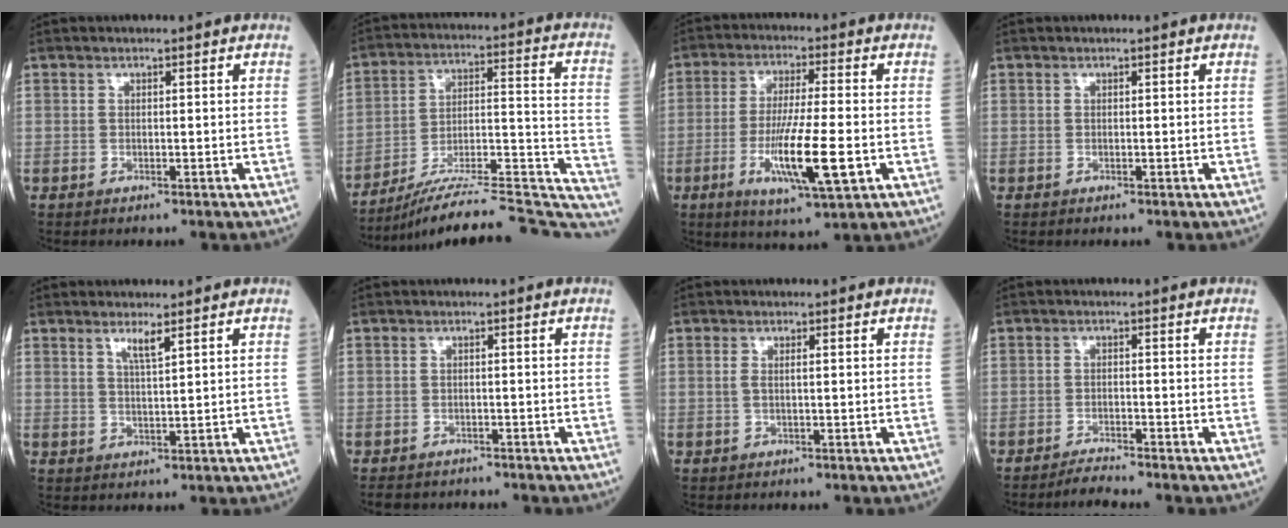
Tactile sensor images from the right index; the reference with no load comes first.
{"total": 27.2, "force": [-25.4, 1.5, 9.5], "torque": [-0.069, 0.015, -0.361]}
{"total": 12.2, "force": [-3.2, 0.9, 11.7], "torque": [-0.219, -0.022, -0.056]}
{"total": 0.0}
{"total": 2.6, "force": [1.7, -0.2, 2.0], "torque": [-0.040, -0.005, 0.034]}
{"total": 4.6, "force": [-4.0, 2.1, 0.5], "torque": [-0.006, 0.001, -0.058]}
{"total": 1.2, "force": [0.2, 0.3, 1.2], "torque": [-0.030, 0.003, 0.002]}
{"total": 2.6, "force": [-2.5, -0.8, 0.3], "torque": [-0.010, -0.014, -0.048]}